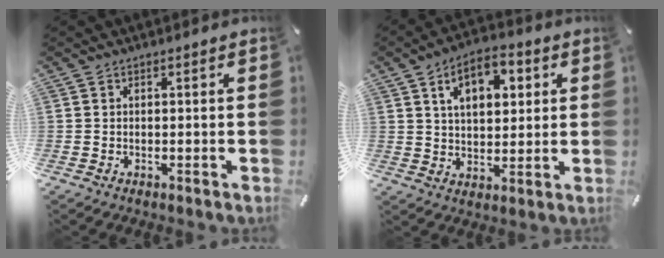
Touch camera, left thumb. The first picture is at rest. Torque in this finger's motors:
{"motor_torque": [0.48, 0.46, 0.59, 0.06, 0.01]}